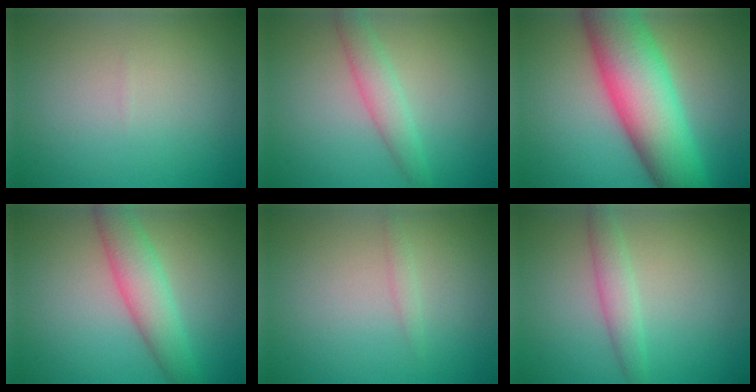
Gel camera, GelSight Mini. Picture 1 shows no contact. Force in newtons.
{"total": 2.6, "press": 2.6, "slide": 0.1}
{"total": 11.7, "press": 11.7, "slide": 0.1}
{"total": 4.4, "press": 4.4, "slide": 0.1}
{"total": 0.7, "press": 0.7, "slide": 0.1}
{"total": 2.2, "press": 2.2, "slide": 0.1}